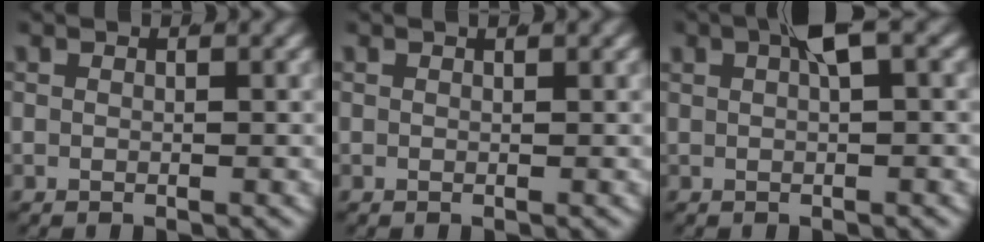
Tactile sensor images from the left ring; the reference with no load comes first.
{"total": 0.0}
{"total": 2.4, "force": [1.2, 0.2, 2.0], "torque": [-0.031, 0.006, 0.022]}